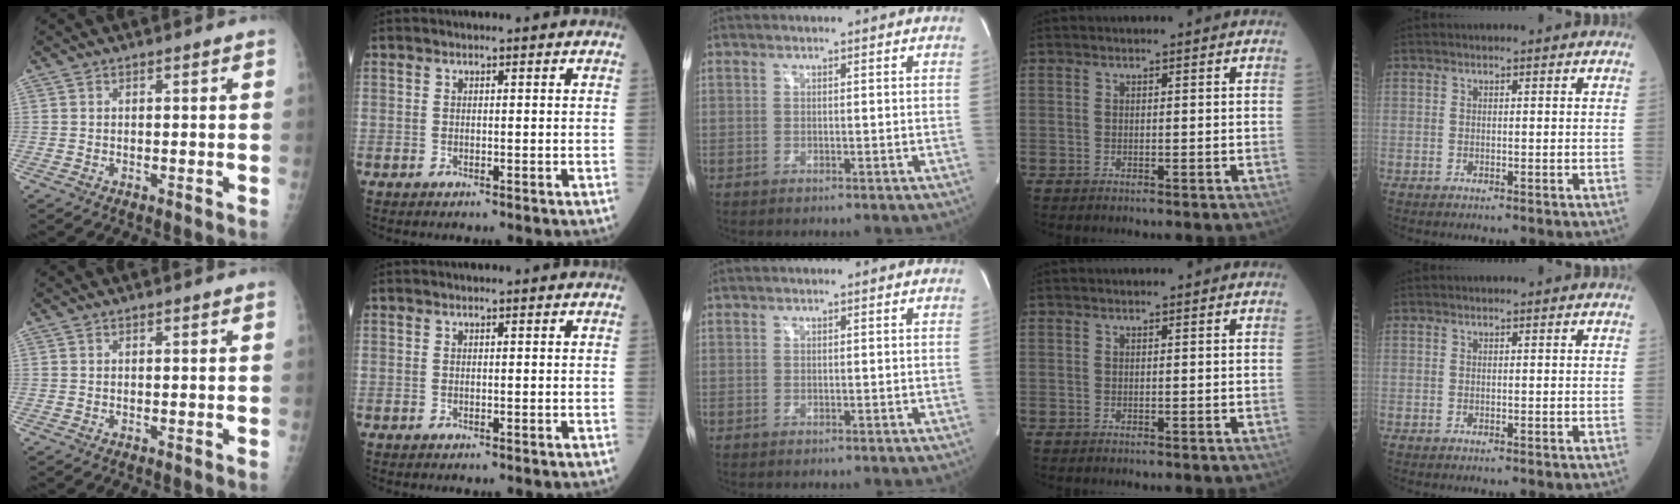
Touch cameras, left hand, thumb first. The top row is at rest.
{}